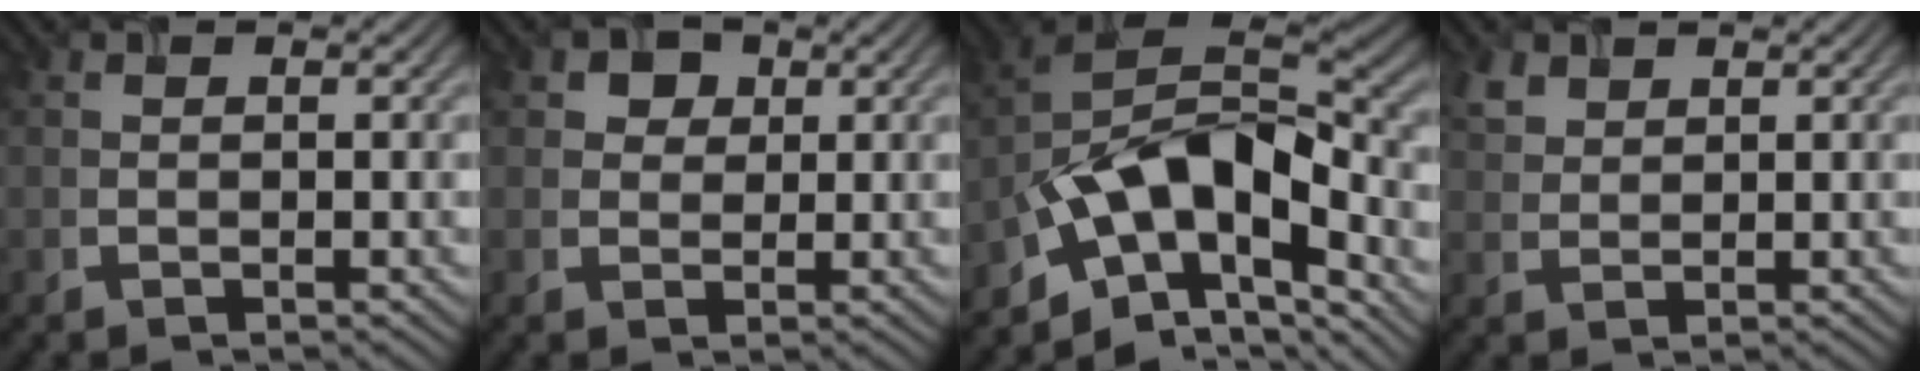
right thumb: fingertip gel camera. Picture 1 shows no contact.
{"total": 2.8, "force": [1.2, 2.4, 1.0], "torque": [-0.018, -0.011, 0.021]}
{"total": 14.1, "force": [-5.9, 7.6, 10.4], "torque": [-0.172, 0.005, -0.126]}
{"total": 2.3, "force": [1.6, 1.4, 0.9], "torque": [-0.026, 0.000, 0.040]}